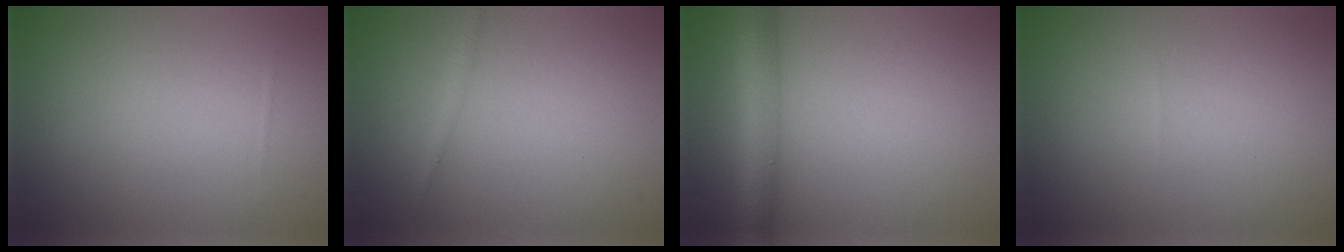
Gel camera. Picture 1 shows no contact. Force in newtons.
{"total": 0.9, "press": 0.9, "slide": 0.1}
{"total": 5.1, "press": 5.1, "slide": 0.2}
{"total": 0.0}